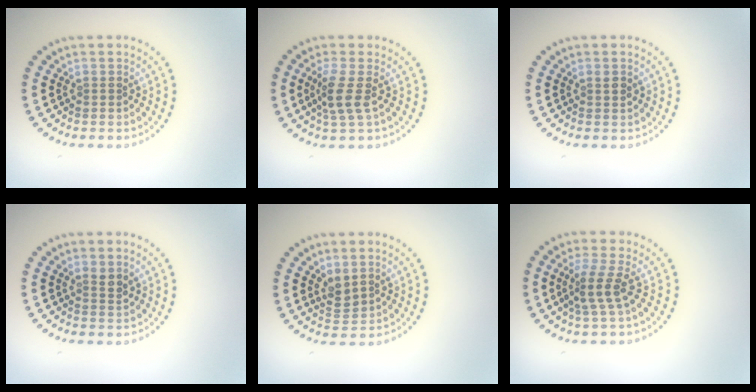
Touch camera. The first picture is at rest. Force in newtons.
{"total": 2.7, "press": 2.1, "slide": 1.7}
{"total": 0.8, "press": 0.7, "slide": 0.3}
{"total": 1.0, "press": 0.8, "slide": 0.6}
{"total": 1.7, "press": 1.5, "slide": 0.8}
{"total": 2.7, "press": 1.9, "slide": 1.9}